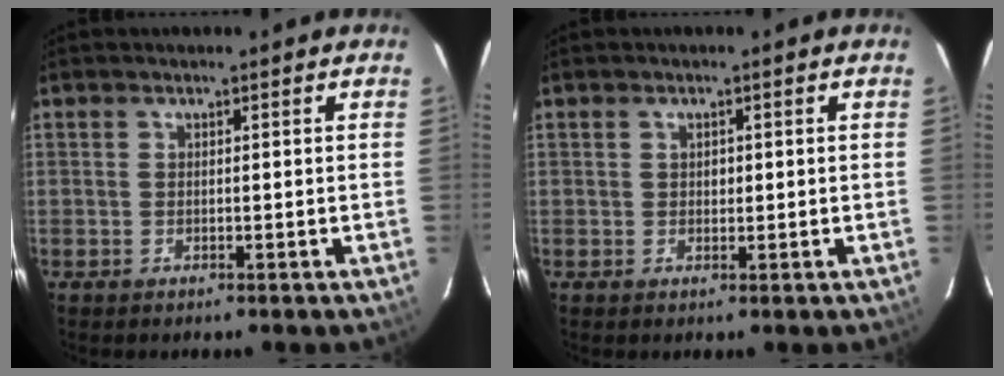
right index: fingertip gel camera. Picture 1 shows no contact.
{"total": 1.1, "force": [0.2, 0.9, 0.5], "torque": [-0.005, 0.003, 0.003]}